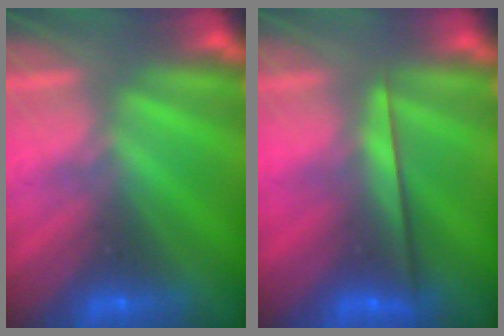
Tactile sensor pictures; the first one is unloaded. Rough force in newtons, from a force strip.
{"total": 2.3}